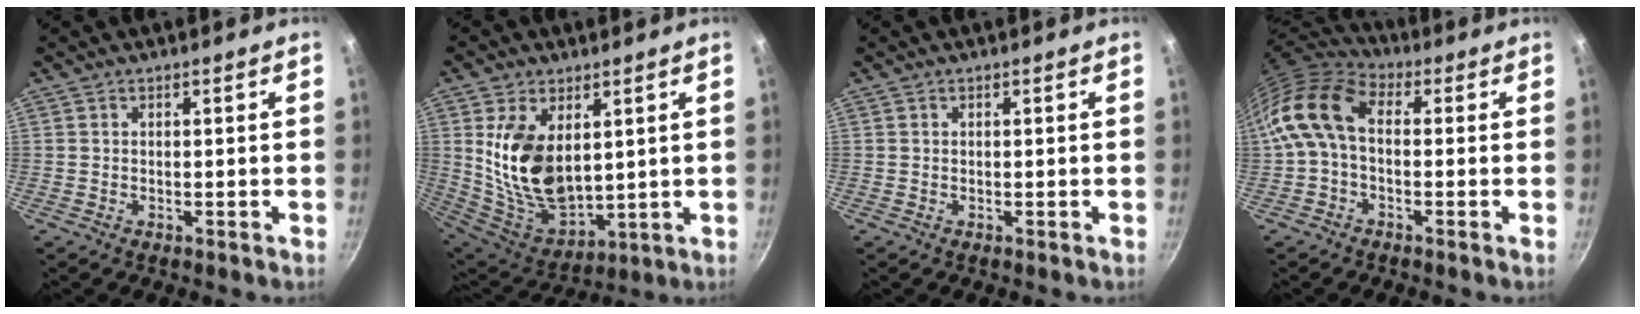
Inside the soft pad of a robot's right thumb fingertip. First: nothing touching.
{"total": 15.6, "force": [3.6, 9.3, 12.0], "torque": [-0.204, -0.040, 0.087]}
{"total": 0.0}
{"total": 12.0, "force": [0.1, 7.5, 9.4], "torque": [-0.180, 0.032, -0.018]}